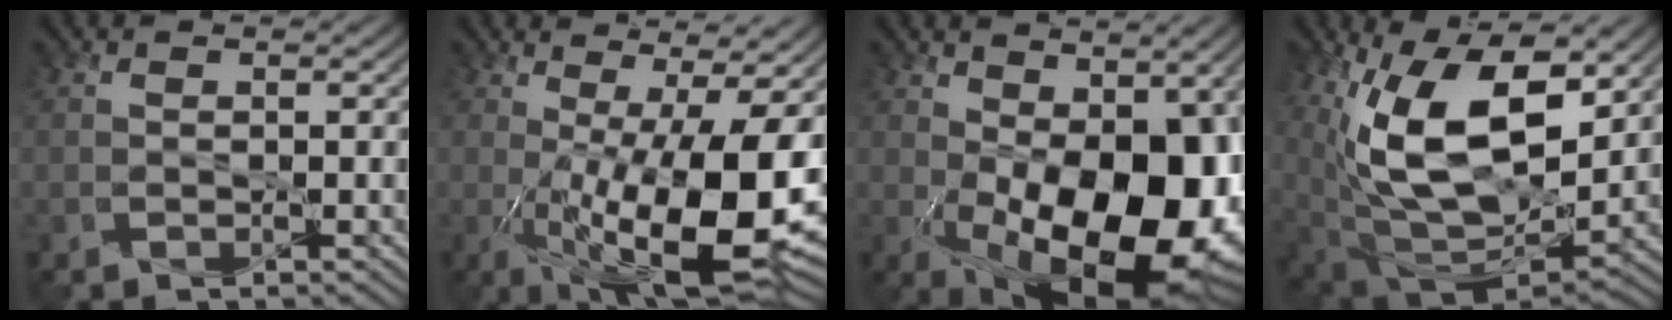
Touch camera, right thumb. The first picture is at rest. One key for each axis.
{"total": 16.9, "fx": -1.9, "fy": 5.1, "fz": 16.0, "tx": -0.249, "ty": -0.010, "tz": -0.020}
{"total": 19.6, "fx": -1.8, "fy": 10.7, "fz": 16.3, "tx": -0.222, "ty": -0.042, "tz": 0.006}
{"total": 16.9, "fx": 5.4, "fy": 8.4, "fz": 13.6, "tx": -0.252, "ty": -0.001, "tz": 0.093}